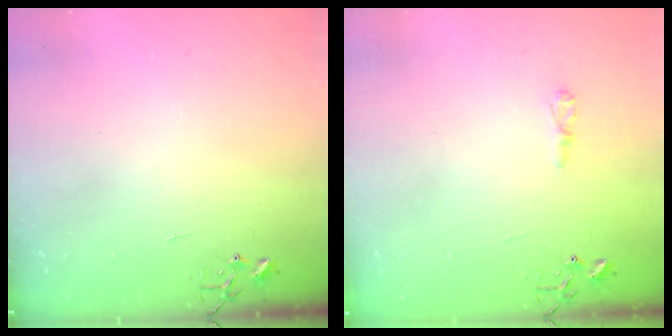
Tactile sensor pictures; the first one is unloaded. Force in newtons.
{"total": 4.8, "press": 4.7, "slide": 0.6}